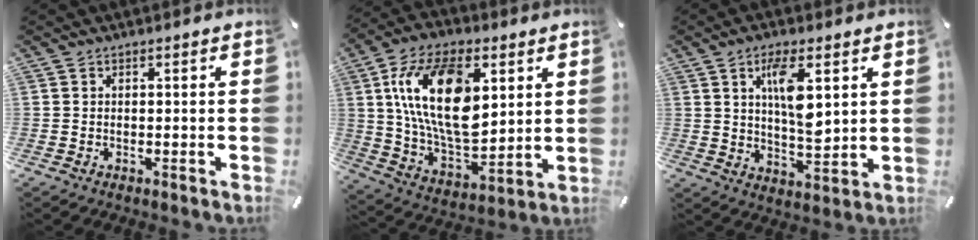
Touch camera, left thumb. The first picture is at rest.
{"total": 22.2, "force": [6.5, 12.9, 16.9], "torque": [-0.347, -0.013, 0.105]}
{"total": 9.7, "force": [3.9, 3.7, 8.1], "torque": [-0.141, -0.017, 0.060]}